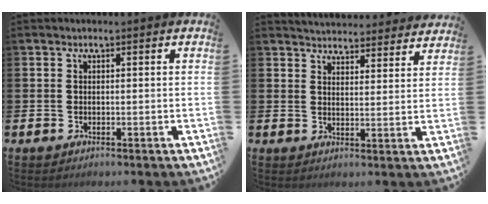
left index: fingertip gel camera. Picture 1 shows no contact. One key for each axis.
{"total": 4.7, "fx": 4.7, "fy": 0.7, "fz": 0.0, "tx": -0.012, "ty": -0.033, "tz": 0.084}